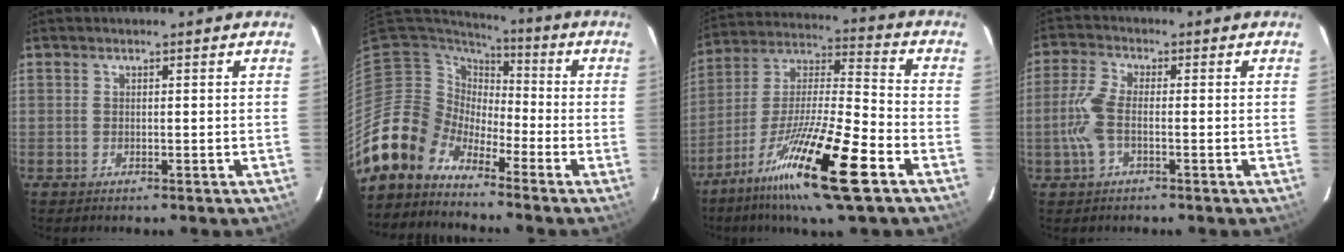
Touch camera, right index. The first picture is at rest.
{"total": 9.2, "force": [-7.7, 4.9, 0.1], "torque": [-0.013, 0.025, -0.163]}
{"total": 20.3, "force": [-11.6, 2.5, 16.5], "torque": [-0.313, -0.017, -0.213]}
{"total": 5.9, "force": [-1.3, 2.3, 5.2], "torque": [-0.121, 0.007, -0.027]}